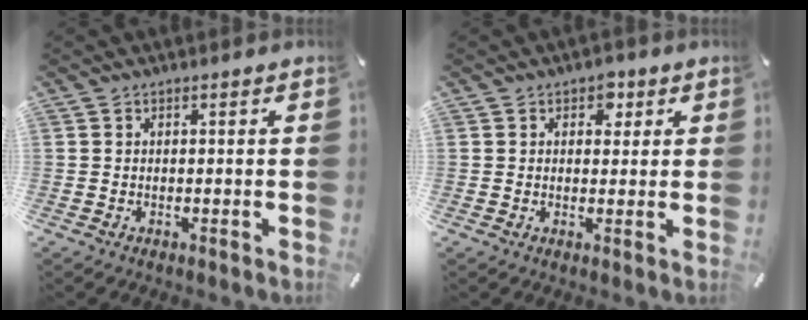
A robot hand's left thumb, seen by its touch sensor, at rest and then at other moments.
{"total": 3.4, "force": [1.5, 2.5, 1.6], "torque": [-0.005, -0.005, 0.018]}